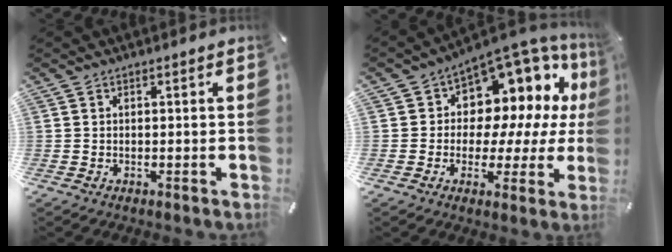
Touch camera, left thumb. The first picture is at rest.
{"total": 10.6, "force": [6.0, 7.4, 4.7], "torque": [-0.071, -0.077, 0.110]}